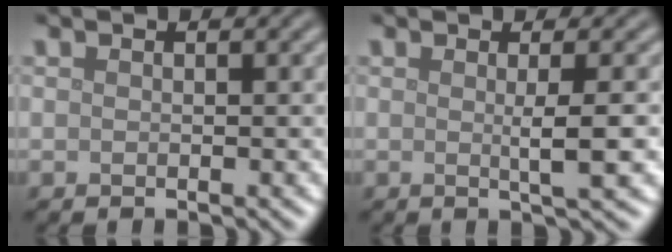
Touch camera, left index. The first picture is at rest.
{"total": 2.9, "force": [0.0, 0.5, 2.9], "torque": [-0.044, -0.002, -0.004]}